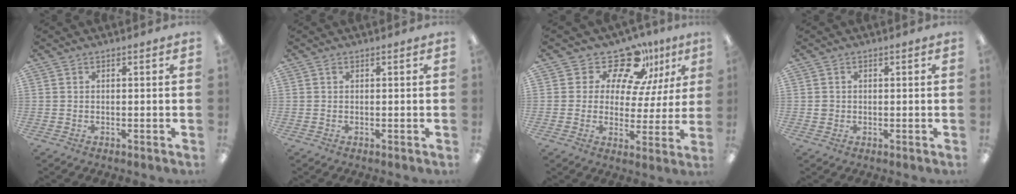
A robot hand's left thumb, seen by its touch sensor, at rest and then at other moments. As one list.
[{"total": 0.5, "force": [0.2, 0.3, 0.3], "torque": [-0.008, 0.004, 0.003]}, {"total": 15.0, "force": [11.2, 7.3, 6.7], "torque": [-0.113, -0.078, 0.197]}, {"total": 1.4, "force": [0.0, 1.4, 0.2], "torque": [-0.004, 0.006, -0.003]}]